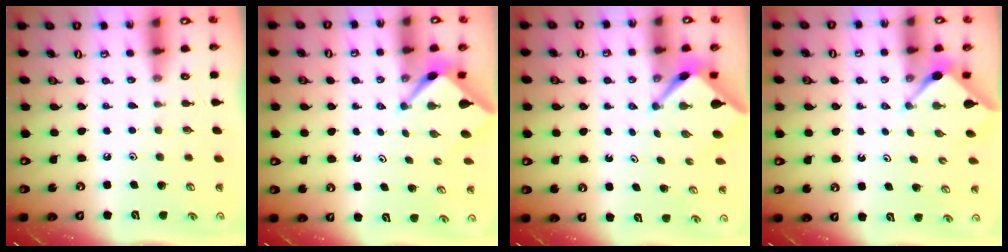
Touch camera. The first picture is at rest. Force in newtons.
{"total": 2.7, "press": 2.6, "slide": 0.2}
{"total": 3.5, "press": 3.5, "slide": 0.2}
{"total": 2.9, "press": 2.9, "slide": 0.3}